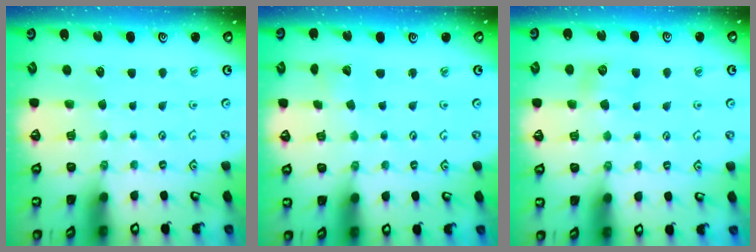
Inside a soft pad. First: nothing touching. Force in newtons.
{"total": 2.9, "press": 2.9, "slide": 0.2}
{"total": 6.0, "press": 5.9, "slide": 0.9}